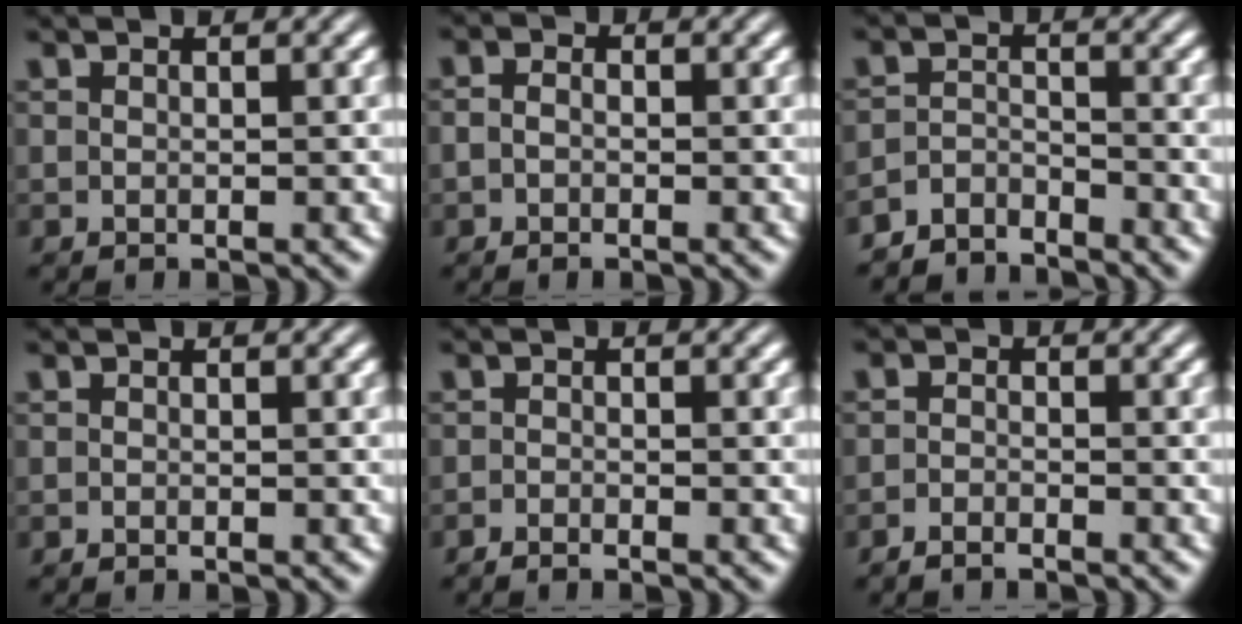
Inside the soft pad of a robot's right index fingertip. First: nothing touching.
{"total": 1.0, "force": [-0.7, 0.1, 0.7], "torque": [-0.009, -0.004, -0.012]}
{"total": 3.5, "force": [-3.4, 0.7, 0.5], "torque": [0.006, -0.012, -0.058]}
{"total": 0.8, "force": [-0.3, -0.7, -0.1], "torque": [0.005, -0.003, -0.004]}
{"total": 1.5, "force": [-1.3, -0.8, -0.2], "torque": [0.010, -0.005, -0.022]}
{"total": 1.9, "force": [-1.8, -0.5, -0.1], "torque": [0.010, -0.010, -0.031]}